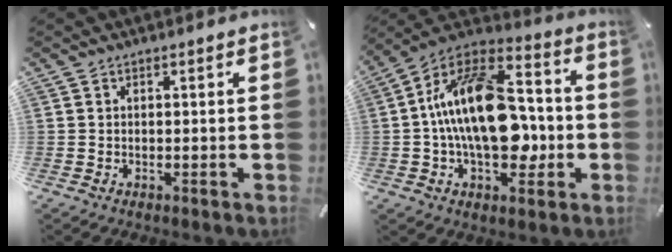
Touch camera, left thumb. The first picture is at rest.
{"total": 23.5, "force": [-0.6, 14.0, 18.8], "torque": [-0.337, 0.002, -0.011]}